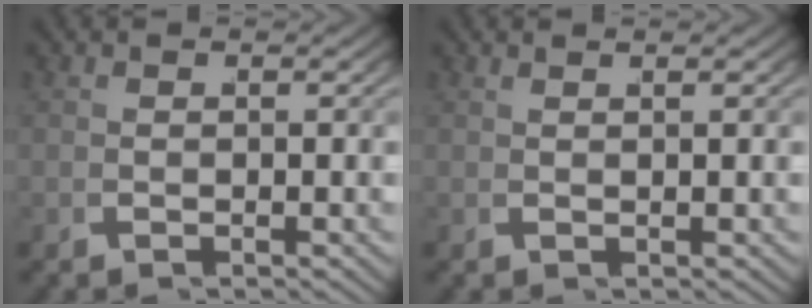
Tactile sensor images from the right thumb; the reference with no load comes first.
{"total": 1.0, "force": [0.8, -0.4, 0.4], "torque": [-0.008, 0.006, 0.014]}